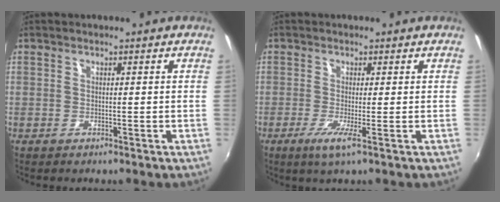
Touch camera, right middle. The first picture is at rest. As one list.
[{"total": 3.1, "force": [-1.1, -0.5, 2.8], "torque": [-0.066, -0.012, -0.027]}]